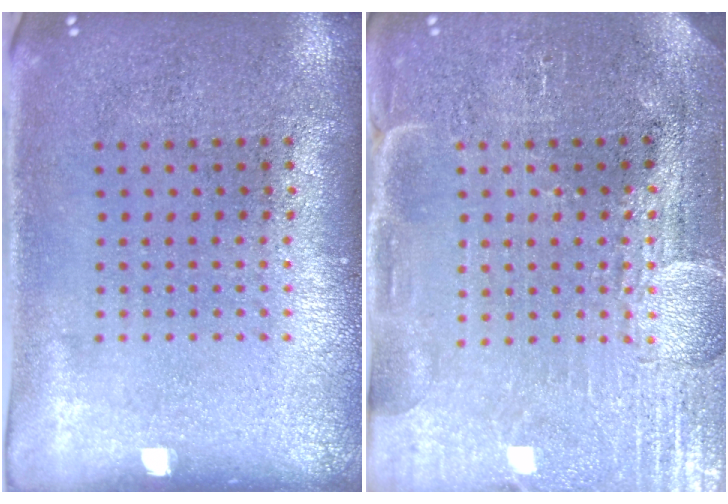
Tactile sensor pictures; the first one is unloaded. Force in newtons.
{"total": 4.0, "press": 3.7, "slide": 1.5}